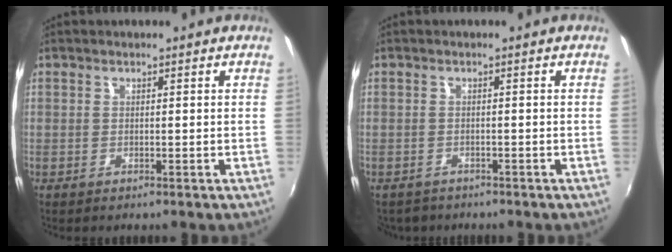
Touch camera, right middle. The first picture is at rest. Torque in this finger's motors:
{"motor_torque": [-0.31, -0.37, -0.03, 0.00]}